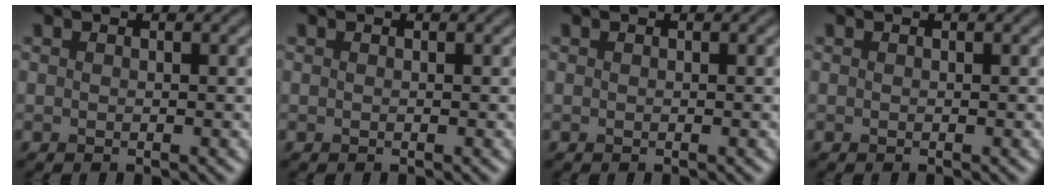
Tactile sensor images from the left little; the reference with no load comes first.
{"total": 0.0}
{"total": 0.0}
{"total": 0.0}